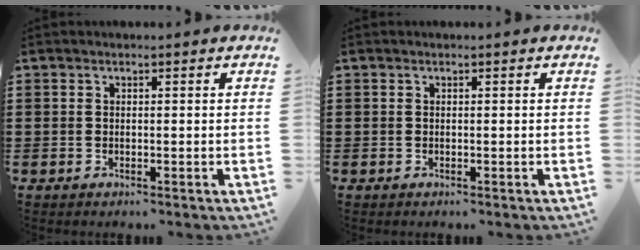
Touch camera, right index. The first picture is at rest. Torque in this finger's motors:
{"motor_torque": [0.00, 0.00, 0.00, 0.00]}